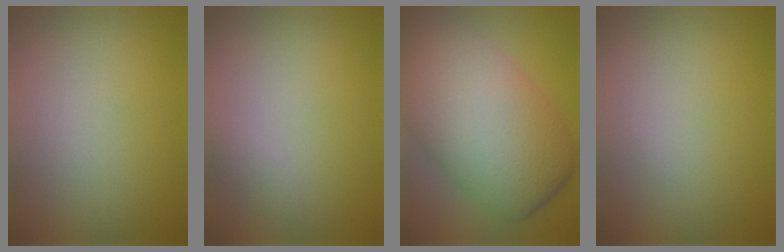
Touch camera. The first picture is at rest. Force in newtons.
{"total": 0.7, "press": 0.7, "slide": 0.0}
{"total": 13.3, "press": 13.3, "slide": 0.7}
{"total": 0.0}